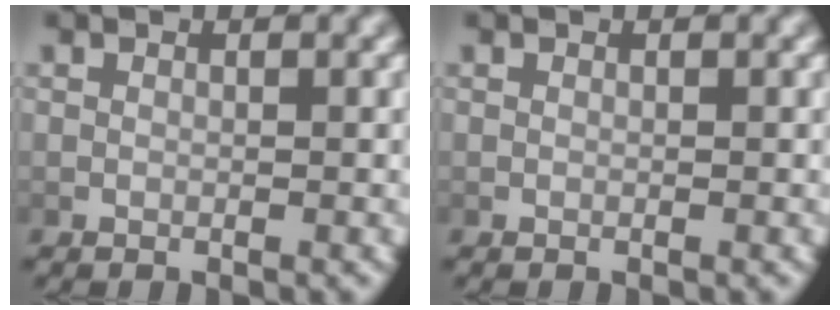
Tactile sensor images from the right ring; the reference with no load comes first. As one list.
[{"total": 0.0}]